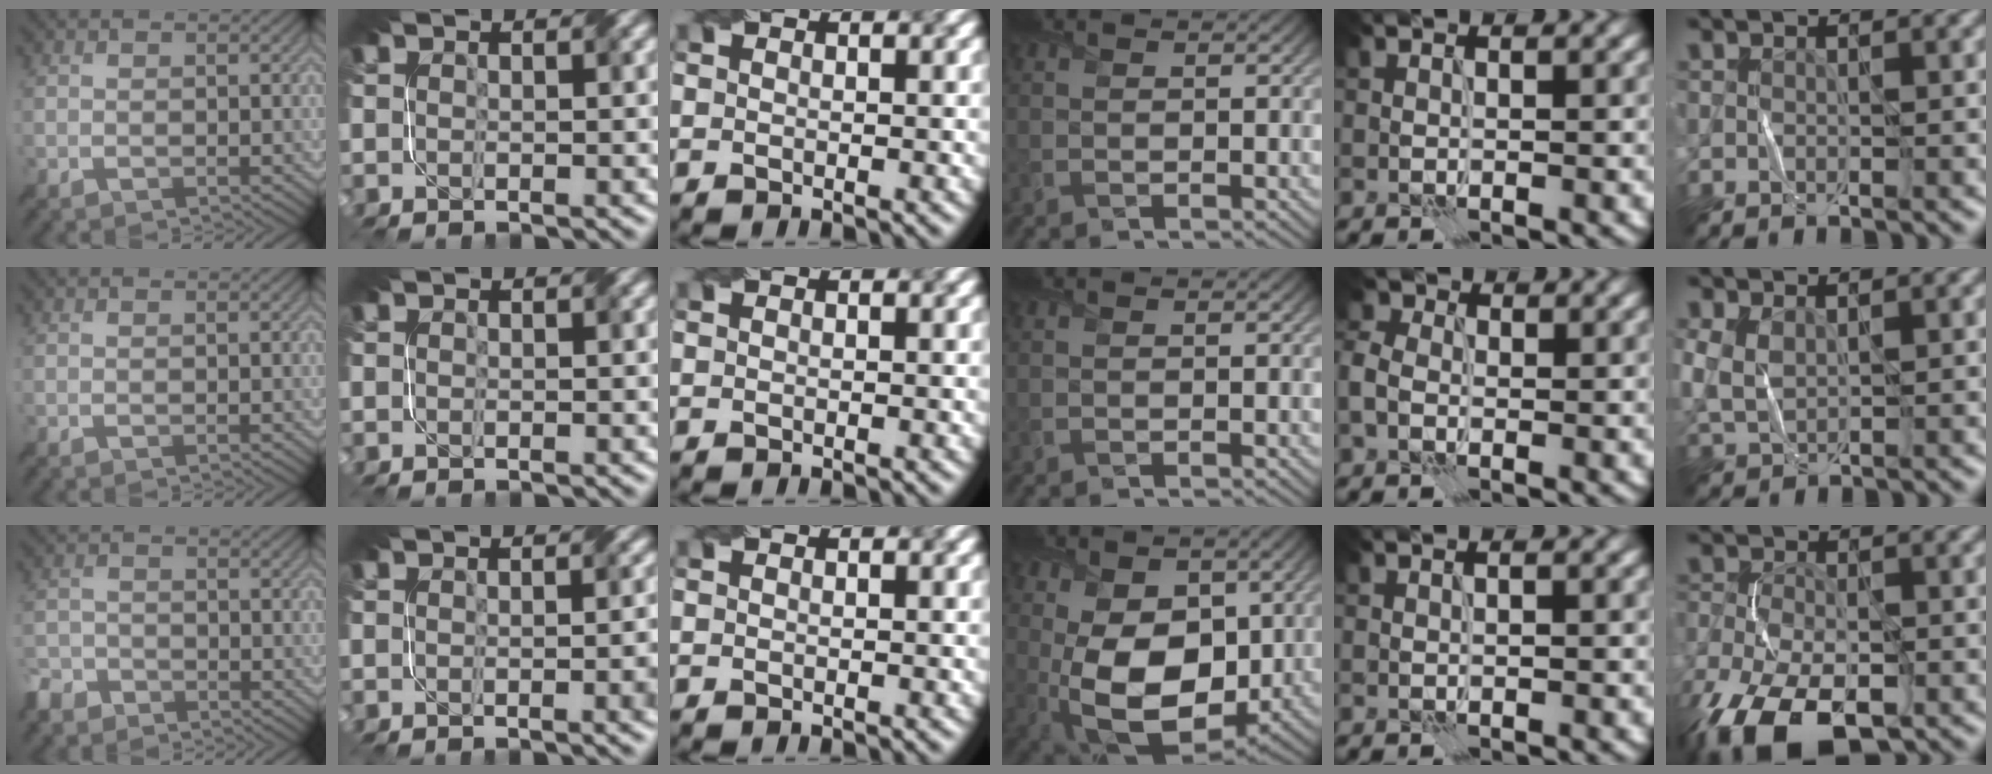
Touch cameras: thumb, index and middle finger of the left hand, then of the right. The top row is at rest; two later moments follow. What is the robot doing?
{"motion": "fold", "object": "bubble wrap"}